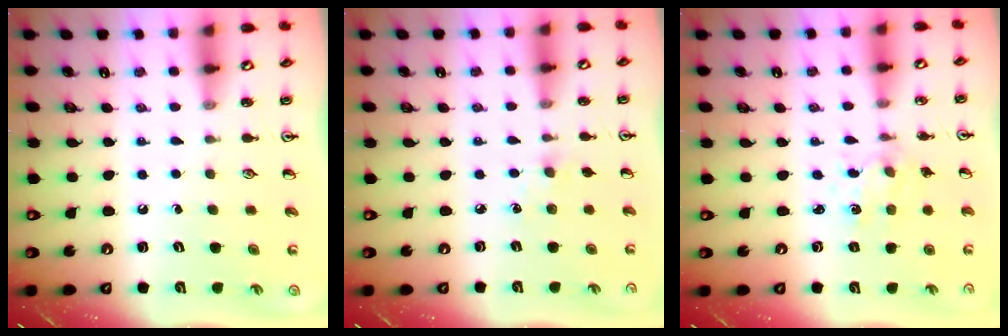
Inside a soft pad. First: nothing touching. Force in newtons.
{"total": 4.4, "press": 4.3, "slide": 0.6}
{"total": 1.5, "press": 1.5, "slide": 0.0}